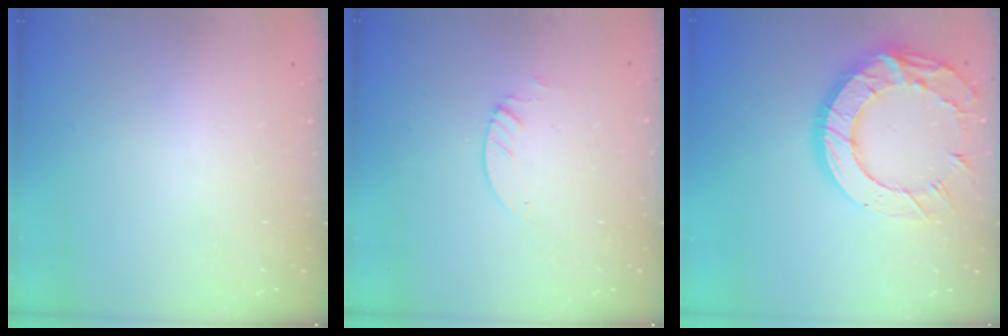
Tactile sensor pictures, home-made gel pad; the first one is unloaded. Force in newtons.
{"total": 1.3, "press": 1.3, "slide": 0.1}
{"total": 17.6, "press": 17.5, "slide": 1.2}